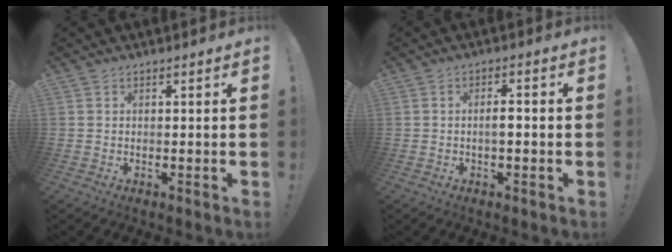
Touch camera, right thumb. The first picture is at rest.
{"total": 3.0, "force": [-0.8, 0.8, 2.8], "torque": [-0.040, 0.005, -0.018]}